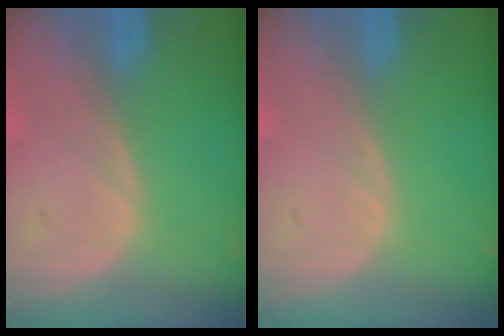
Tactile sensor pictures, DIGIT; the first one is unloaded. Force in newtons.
{"total": 0.0}